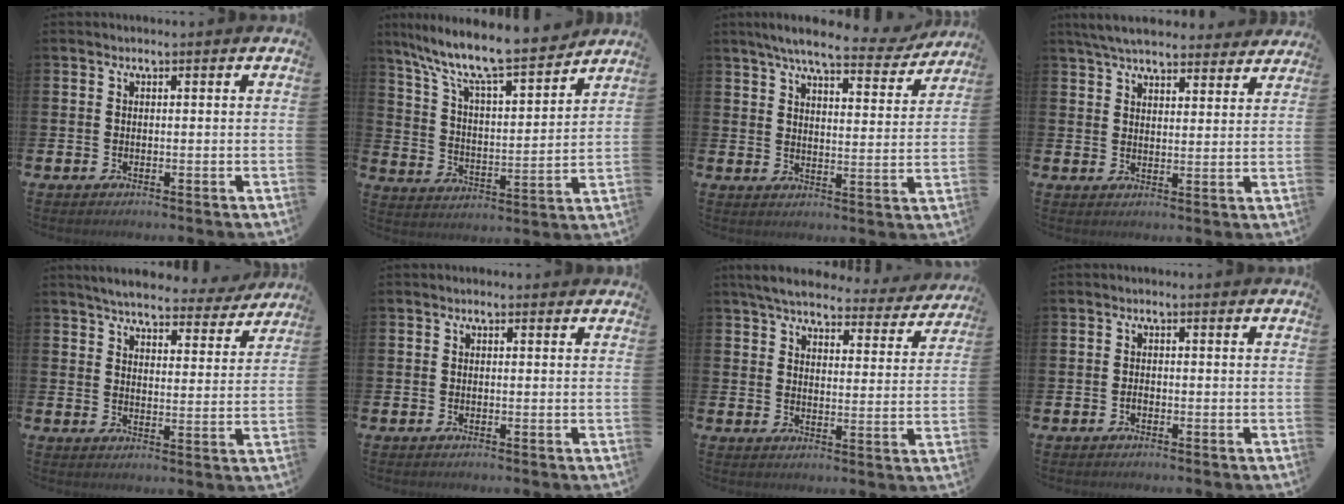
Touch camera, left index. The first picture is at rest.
{"total": 10.3, "force": [9.3, 1.1, 4.4], "torque": [-0.116, -0.067, 0.155]}
{"total": 7.4, "force": [6.4, 1.3, 3.3], "torque": [-0.062, -0.036, 0.106]}
{"total": 6.2, "force": [5.9, 1.4, 1.6], "torque": [-0.048, -0.026, 0.106]}
{"total": 5.6, "force": [5.3, 0.9, 1.3], "torque": [-0.032, -0.035, 0.089]}
{"total": 0.0}
{"total": 5.6, "force": [5.2, 1.2, 1.7], "torque": [-0.053, -0.031, 0.089]}
{"total": 0.8, "force": [-0.5, 0.5, 0.5], "torque": [-0.013, 0.000, -0.010]}